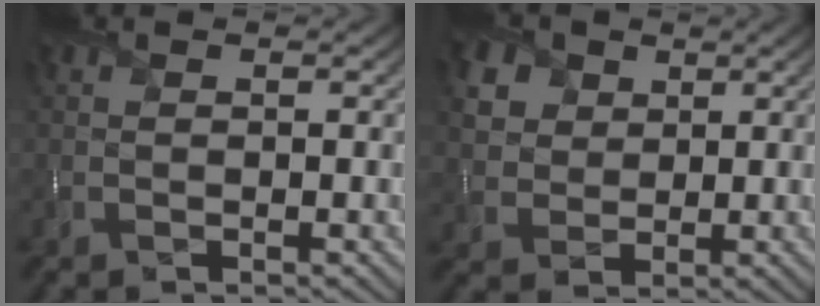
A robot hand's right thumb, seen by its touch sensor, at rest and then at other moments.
{"total": 6.5, "force": [3.0, 5.0, 2.7], "torque": [-0.110, 0.010, 0.058]}